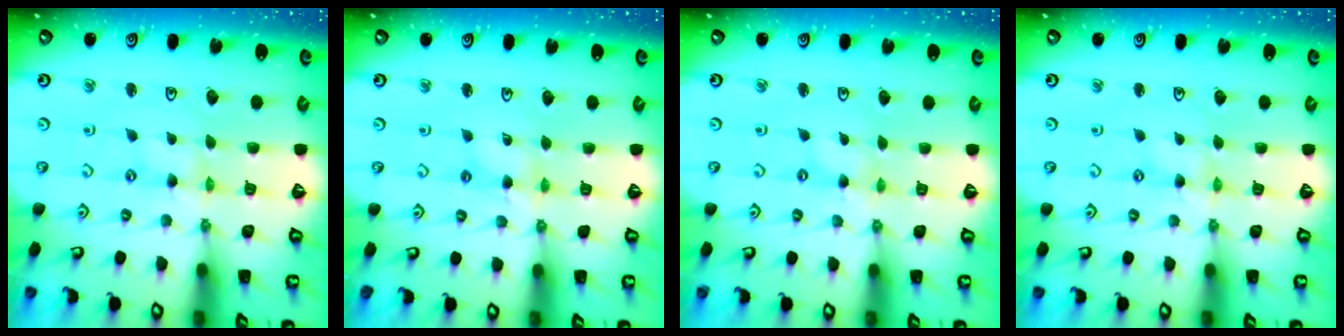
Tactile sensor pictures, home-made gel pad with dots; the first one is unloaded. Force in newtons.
{"total": 3.3, "press": 3.3, "slide": 0.3}
{"total": 0.0}
{"total": 0.0}